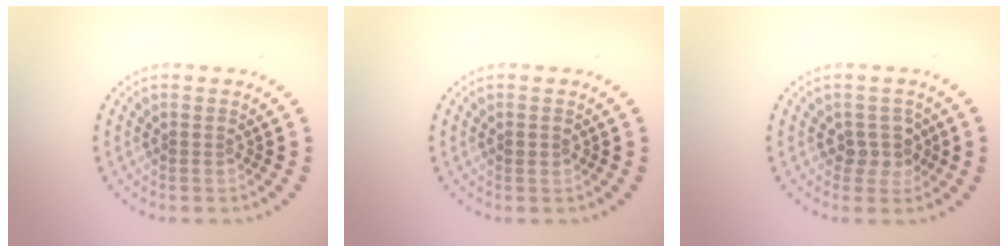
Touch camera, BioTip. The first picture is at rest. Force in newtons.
{"total": 0.8, "press": 0.8, "slide": 0.1}
{"total": 2.2, "press": 1.8, "slide": 1.3}